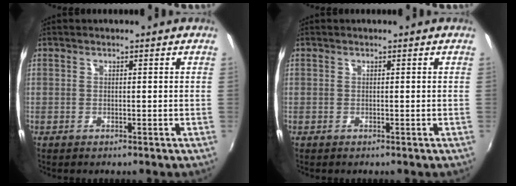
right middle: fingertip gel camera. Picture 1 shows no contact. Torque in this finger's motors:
{"motor_torque": [-0.09, -0.15, 0.02, -0.01]}